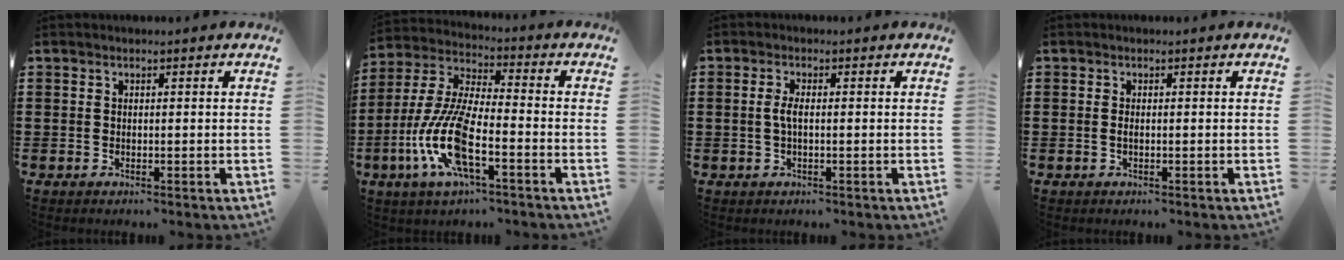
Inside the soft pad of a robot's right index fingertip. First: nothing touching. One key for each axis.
{"total": 11.9, "fx": -4.8, "fy": 3.2, "fz": 10.4, "tx": -0.255, "ty": -0.019, "tz": -0.099}
{"total": 2.4, "fx": -0.2, "fy": 0.7, "fz": 2.2, "tx": -0.057, "ty": -0.003, "tz": -0.010}
{"total": 0.6, "fx": -0.1, "fy": 0.2, "fz": 0.5, "tx": -0.011, "ty": -0.001, "tz": -0.001}